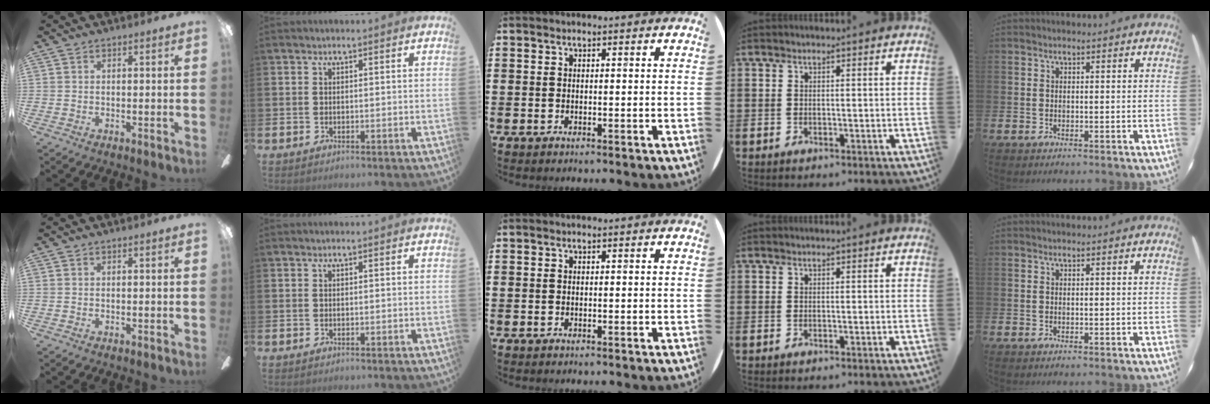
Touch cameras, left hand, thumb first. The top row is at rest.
{}